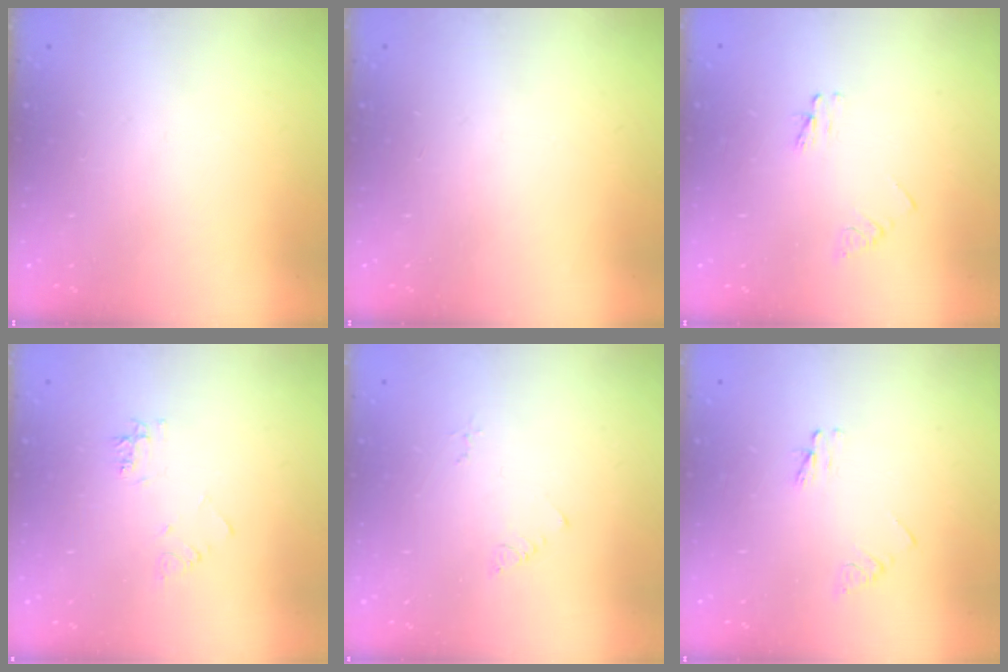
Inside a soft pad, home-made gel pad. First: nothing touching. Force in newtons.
{"total": 0.0}
{"total": 2.9, "press": 2.9, "slide": 0.3}
{"total": 5.1, "press": 5.1, "slide": 0.6}
{"total": 1.4, "press": 1.3, "slide": 0.3}
{"total": 2.9, "press": 2.9, "slide": 0.3}